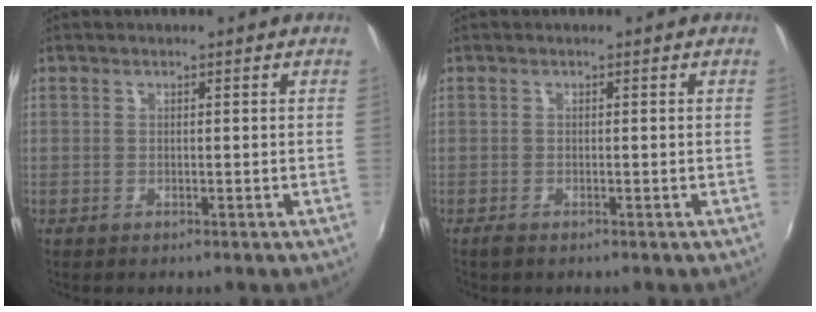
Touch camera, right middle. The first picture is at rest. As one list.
[{"total": 0.8, "force": [-0.7, 0.3, 0.3], "torque": [-0.006, -0.004, -0.016]}]